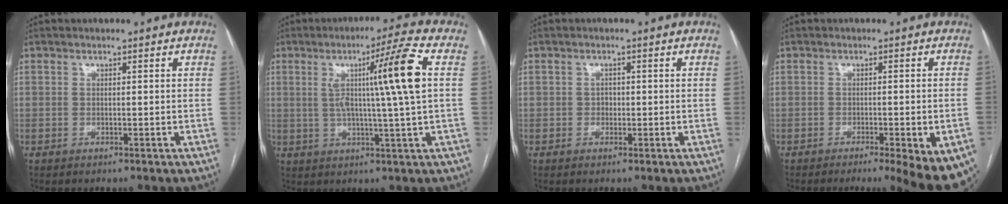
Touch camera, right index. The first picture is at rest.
{"total": 11.6, "force": [2.2, -2.0, 11.2], "torque": [-0.178, 0.007, 0.038]}
{"total": 1.0, "force": [-0.2, 0.9, 0.5], "torque": [-0.004, 0.004, -0.003]}
{"total": 11.7, "force": [-7.8, 2.3, 8.5], "torque": [-0.051, -0.007, -0.099]}